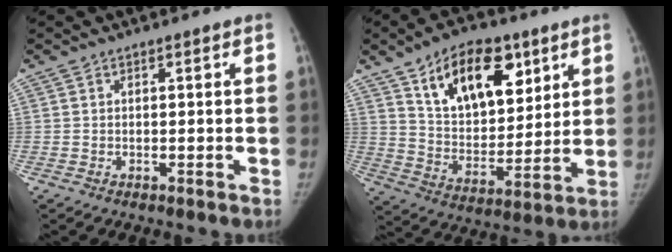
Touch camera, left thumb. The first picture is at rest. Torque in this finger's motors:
{"motor_torque": [0.35, 0.38, 1.69, -1.08, 0.03]}